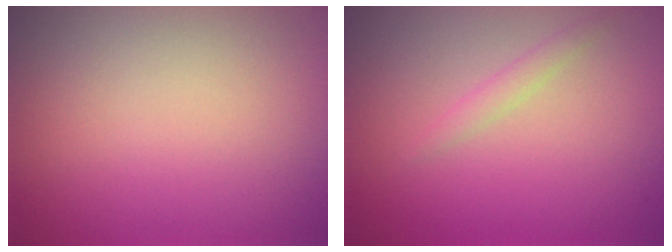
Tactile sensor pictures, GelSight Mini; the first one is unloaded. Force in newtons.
{"total": 1.1, "press": 1.1, "slide": 0.2}